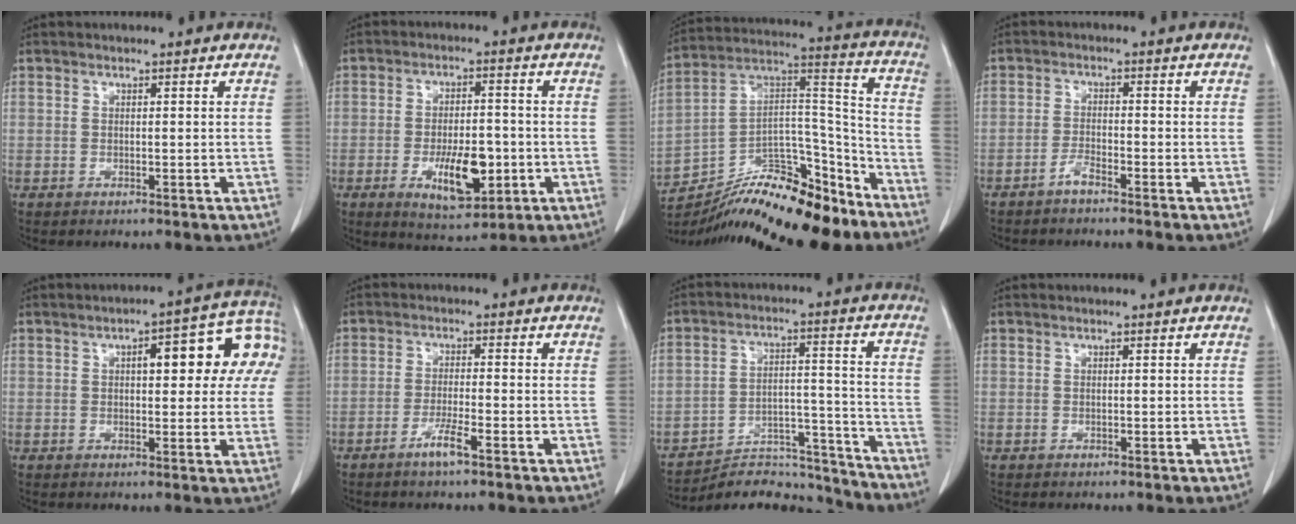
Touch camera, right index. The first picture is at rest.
{"total": 9.2, "force": [-2.8, 3.6, 8.0], "torque": [-0.137, -0.006, -0.036]}
{"total": 21.6, "force": [-17.7, 5.9, 10.8], "torque": [-0.175, 0.037, -0.294]}
{"total": 2.1, "force": [-1.8, 0.1, 1.1], "torque": [-0.022, 0.000, -0.038]}
{"total": 13.1, "force": [3.5, 4.5, 11.8], "torque": [-0.139, 0.038, 0.036]}
{"total": 3.7, "force": [-2.4, -0.2, 2.8], "torque": [-0.056, -0.004, -0.047]}
{"total": 15.3, "force": [-14.9, 3.0, 0.8], "torque": [0.002, 0.060, -0.219]}
{"total": 0.0}